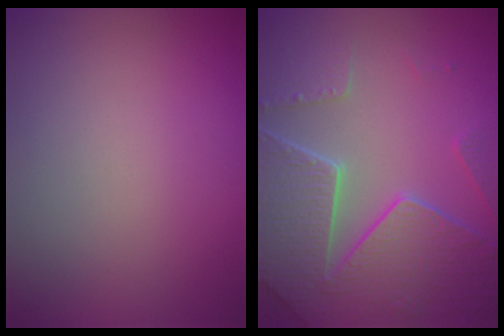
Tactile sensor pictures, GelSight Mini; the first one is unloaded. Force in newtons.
{"total": 8.3, "press": 6.1, "slide": 5.6}